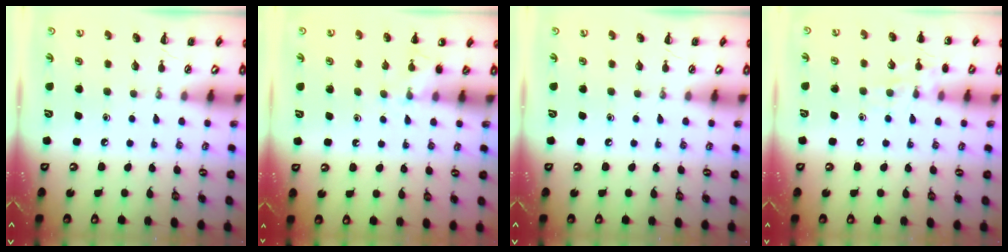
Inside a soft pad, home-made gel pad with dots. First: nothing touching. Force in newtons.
{"total": 5.8, "press": 5.5, "slide": 1.9}
{"total": 0.0}
{"total": 7.6, "press": 7.5, "slide": 1.2}